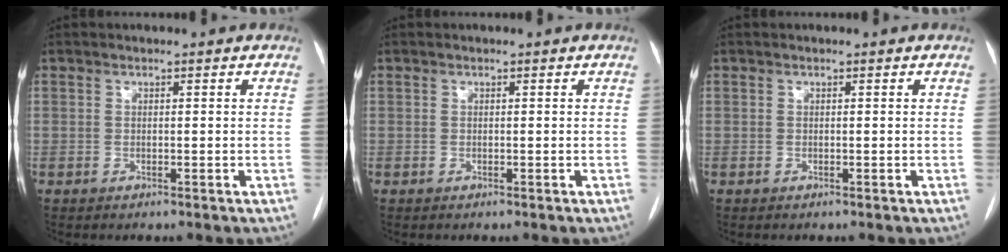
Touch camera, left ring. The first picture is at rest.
{"total": 0.0}
{"total": 0.0}